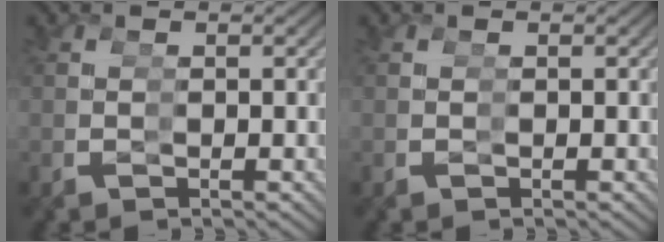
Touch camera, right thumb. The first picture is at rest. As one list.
[{"total": 0.0}]